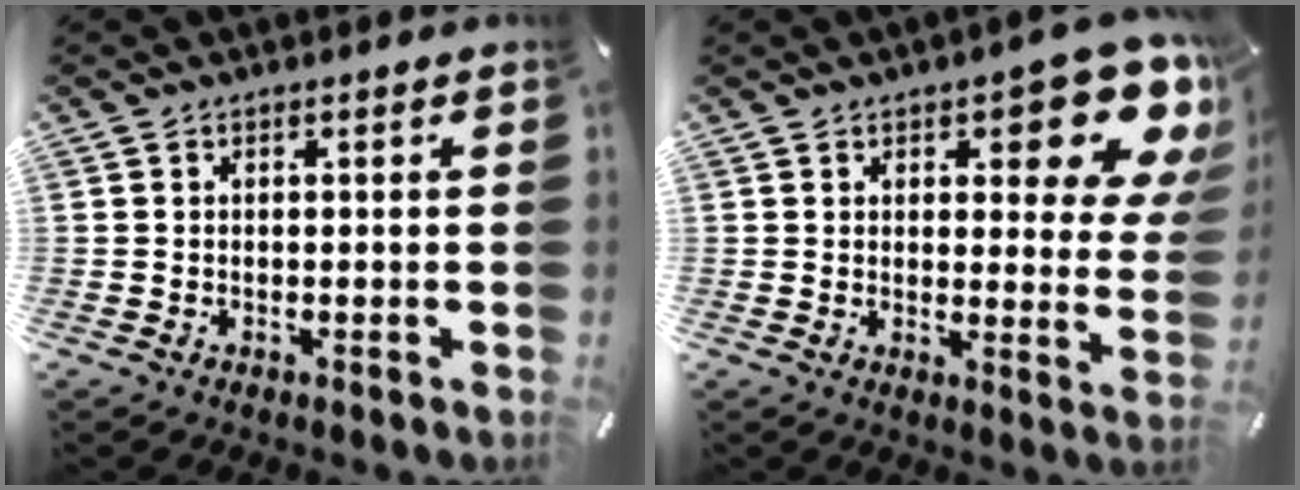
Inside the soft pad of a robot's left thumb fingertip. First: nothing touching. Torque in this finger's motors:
{"motor_torque": [1.86, 0.53, 0.68, 0.15, 0.14]}